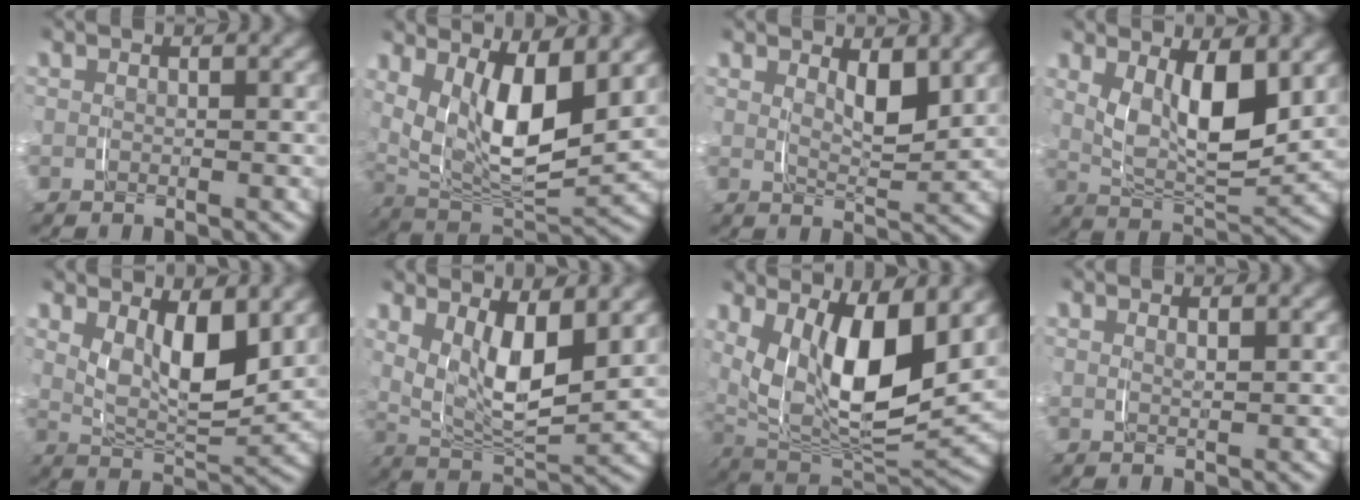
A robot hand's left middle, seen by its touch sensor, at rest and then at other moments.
{"total": 9.7, "force": [2.3, 5.7, 7.5], "torque": [-0.163, -0.019, 0.044]}
{"total": 3.4, "force": [2.2, 1.0, 2.4], "torque": [-0.037, -0.018, 0.042]}
{"total": 6.7, "force": [2.2, 3.1, 5.5], "torque": [-0.101, -0.018, 0.044]}
{"total": 5.8, "force": [2.5, 2.4, 4.7], "torque": [-0.080, -0.018, 0.047]}
{"total": 7.6, "force": [2.6, 4.2, 5.8], "torque": [-0.119, -0.016, 0.047]}
{"total": 12.5, "force": [2.8, 7.3, 9.8], "torque": [-0.191, -0.018, 0.049]}
{"total": 1.1, "force": [0.9, 0.1, 0.7], "torque": [-0.010, -0.005, 0.021]}